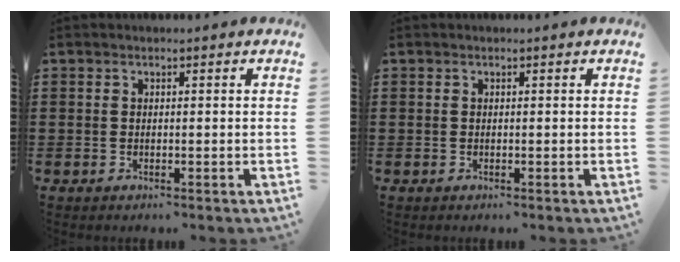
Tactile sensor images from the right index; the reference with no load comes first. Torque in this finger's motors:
{"motor_torque": [0.86, 1.28, 0.00, 0.00]}